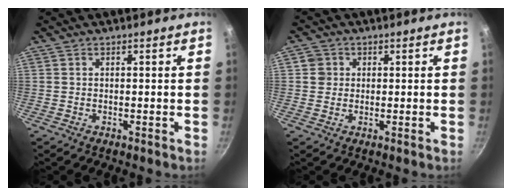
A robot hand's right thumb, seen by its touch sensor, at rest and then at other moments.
{"total": 2.8, "force": [0.5, 2.7, 0.6], "torque": [0.006, 0.006, 0.004]}